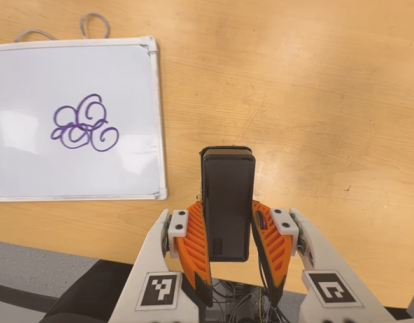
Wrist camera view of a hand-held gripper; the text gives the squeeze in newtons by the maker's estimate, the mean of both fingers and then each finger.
{"total": 5.4, "left": 3.7, "right": 7.2}